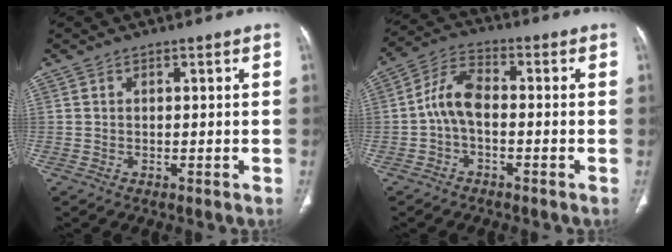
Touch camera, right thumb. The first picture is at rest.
{"total": 7.0, "force": [-1.2, 3.7, 5.8], "torque": [-0.115, 0.027, -0.033]}